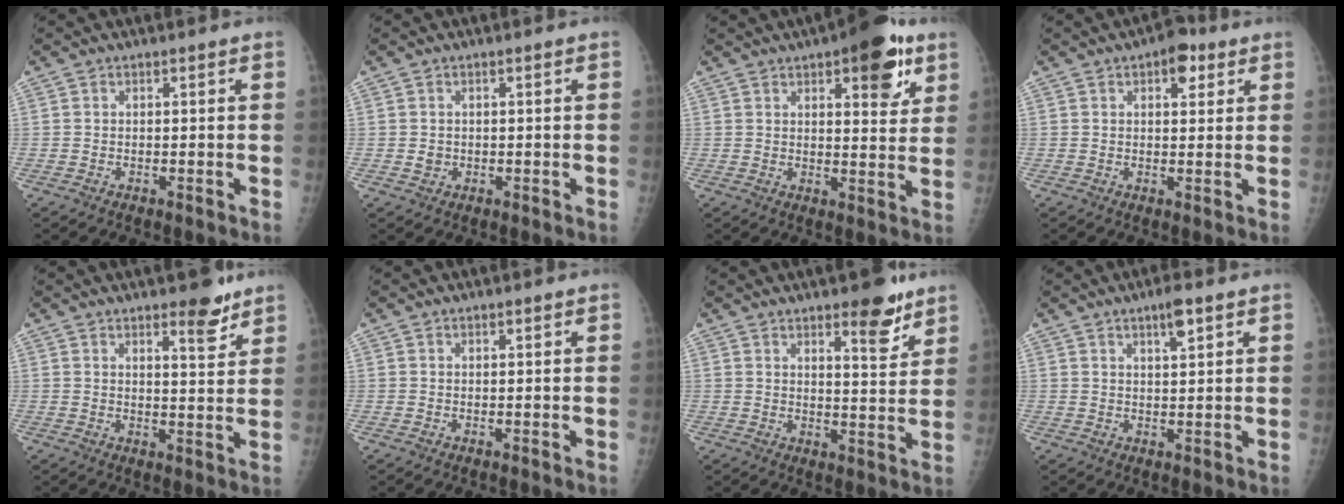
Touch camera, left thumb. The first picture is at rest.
{"total": 1.3, "force": [0.0, 1.2, 0.5], "torque": [-0.002, 0.001, 0.004]}
{"total": 12.0, "force": [6.3, 4.6, 9.2], "torque": [-0.087, -0.024, 0.078]}
{"total": 5.4, "force": [2.7, 2.9, 3.7], "torque": [-0.025, -0.006, 0.031]}
{"total": 6.0, "force": [4.3, 1.6, 3.9], "torque": [-0.039, -0.030, 0.058]}
{"total": 0.5, "force": [0.4, 0.2, 0.3], "torque": [-0.004, -0.002, 0.007]}
{"total": 8.4, "force": [5.6, 2.4, 5.7], "torque": [-0.059, -0.038, 0.079]}
{"total": 4.0, "force": [2.4, 0.9, 3.1], "torque": [-0.047, -0.011, 0.040]}